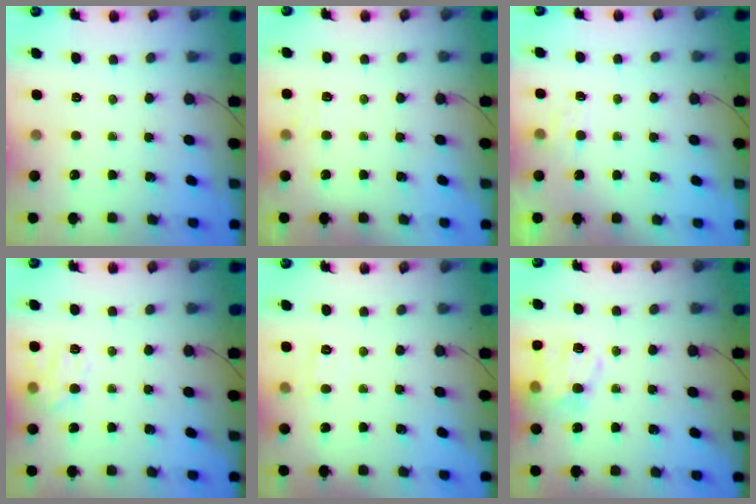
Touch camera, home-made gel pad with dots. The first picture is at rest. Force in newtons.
{"total": 6.0, "press": 5.8, "slide": 1.6}
{"total": 3.7, "press": 3.5, "slide": 1.2}
{"total": 10.4, "press": 10.4, "slide": 0.7}
{"total": 3.9, "press": 3.7, "slide": 1.3}
{"total": 16.4, "press": 16.1, "slide": 2.7}